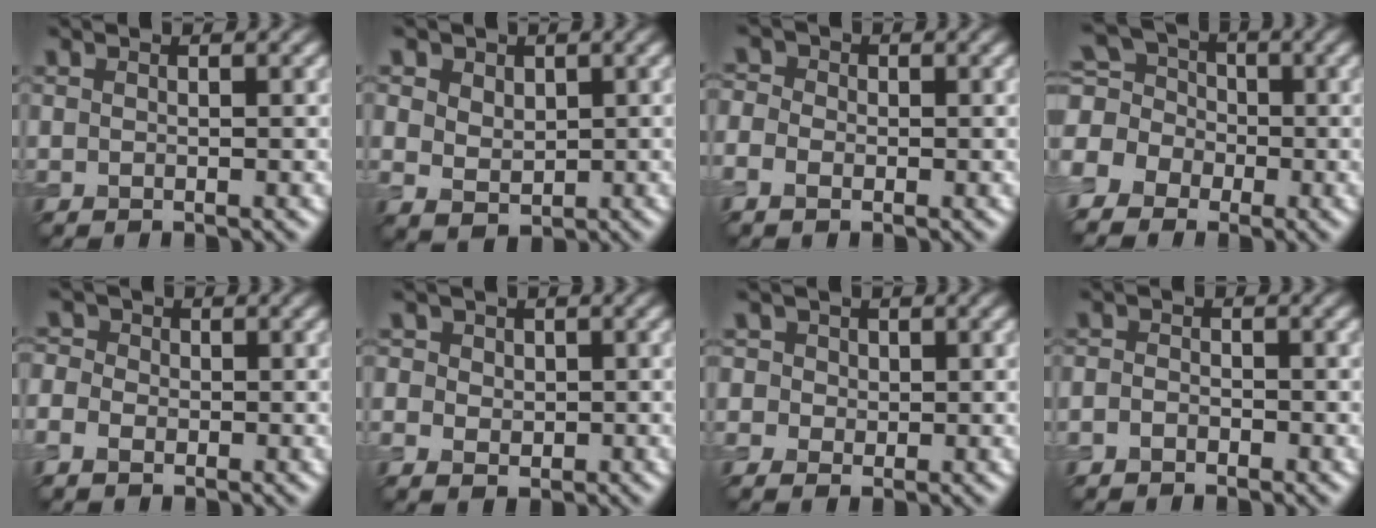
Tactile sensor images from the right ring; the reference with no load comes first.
{"total": 4.0, "force": [1.7, 3.0, 2.1], "torque": [-0.051, 0.011, 0.026]}
{"total": 2.7, "force": [-0.6, 2.3, 1.4], "torque": [-0.016, 0.011, -0.027]}
{"total": 5.4, "force": [-1.1, 4.8, 2.3], "torque": [-0.051, 0.015, -0.032]}
{"total": 3.2, "force": [-0.8, 2.7, 1.3], "torque": [-0.009, 0.013, -0.037]}
{"total": 3.3, "force": [0.6, 2.9, 1.4], "torque": [-0.012, 0.021, -0.005]}
{"total": 3.3, "force": [0.9, 3.0, 1.2], "torque": [-0.007, 0.018, -0.007]}
{"total": 1.4, "force": [-1.0, 0.8, 0.5], "torque": [-0.010, 0.002, -0.023]}